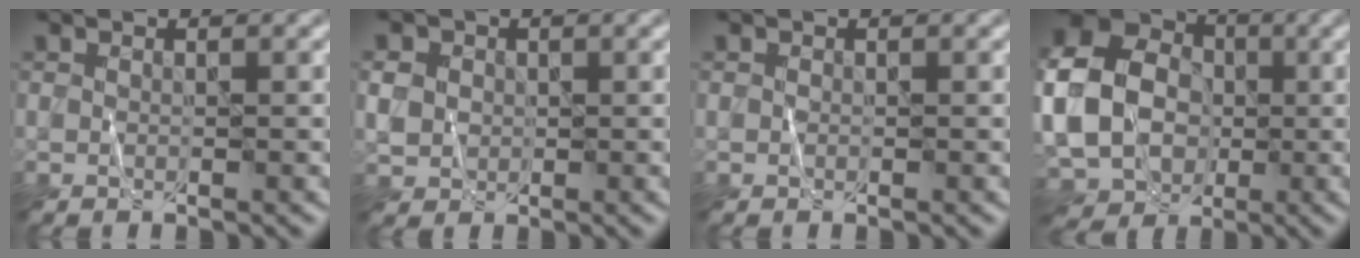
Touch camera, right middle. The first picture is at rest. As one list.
[{"total": 2.4, "force": [0.2, 2.2, 0.9], "torque": [-0.022, 0.003, 0.006]}, {"total": 0.0}, {"total": 14.1, "force": [-0.7, 11.6, 8.1], "torque": [-0.176, 0.003, -0.036]}]